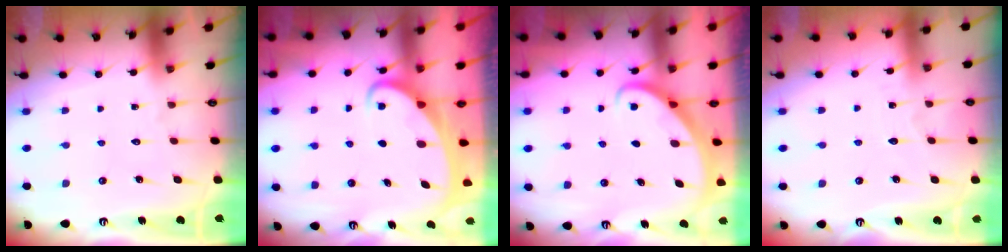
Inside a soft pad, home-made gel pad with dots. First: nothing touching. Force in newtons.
{"total": 2.6, "press": 2.6, "slide": 0.4}
{"total": 2.7, "press": 2.7, "slide": 0.2}
{"total": 2.7, "press": 2.7, "slide": 0.4}